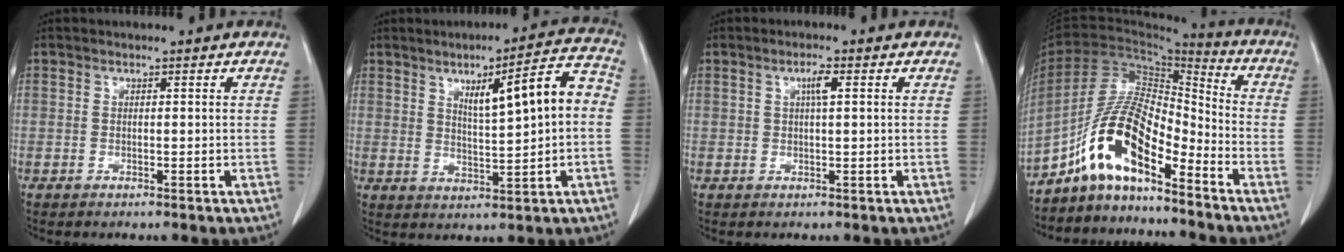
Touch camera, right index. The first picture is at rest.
{"total": 10.1, "force": [1.5, 1.3, 9.9], "torque": [-0.144, 0.021, 0.026]}
{"total": 2.2, "force": [0.8, 0.1, 2.0], "torque": [-0.040, 0.002, 0.013]}
{"total": 12.0, "force": [-7.8, 3.0, 8.6], "torque": [-0.178, 0.023, -0.143]}